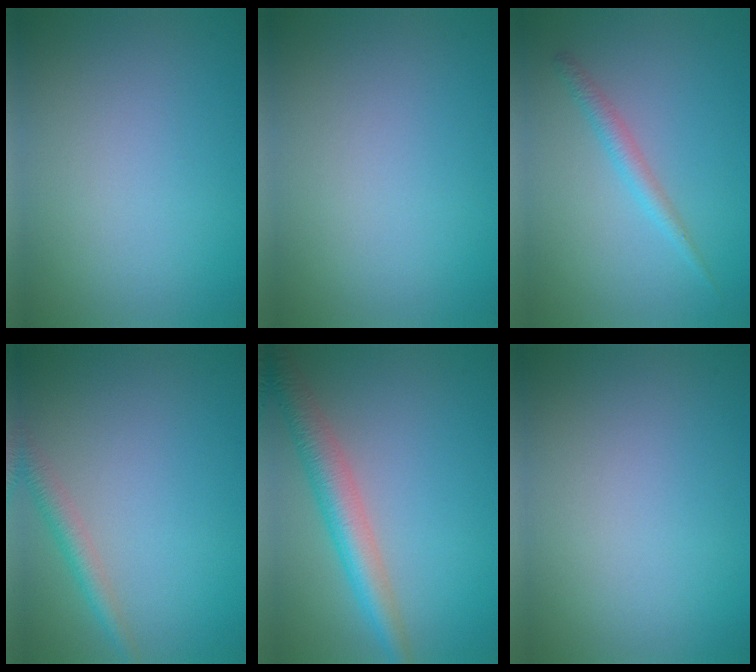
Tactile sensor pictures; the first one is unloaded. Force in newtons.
{"total": 0.0}
{"total": 1.7, "press": 1.7, "slide": 0.1}
{"total": 2.4, "press": 2.4, "slide": 0.0}
{"total": 4.8, "press": 4.8, "slide": 0.2}
{"total": 0.0}